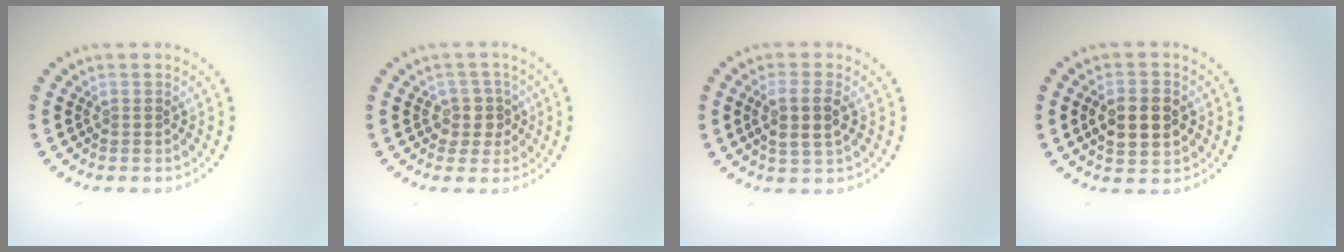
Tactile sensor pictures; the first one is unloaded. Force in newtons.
{"total": 2.3, "press": 2.0, "slide": 1.1}
{"total": 3.1, "press": 2.9, "slide": 1.2}
{"total": 4.6, "press": 4.6, "slide": 0.3}